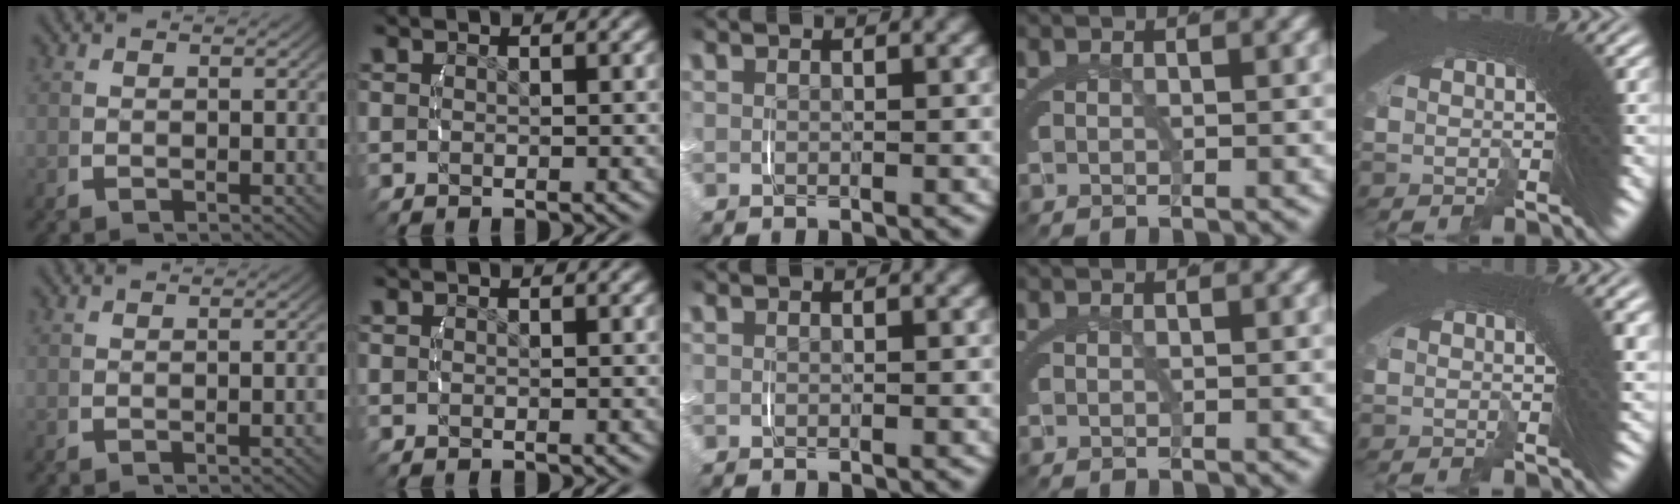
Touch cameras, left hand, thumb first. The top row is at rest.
{"thumb": {"total": 0.7, "force": [-0.2, 0.0, 0.7], "torque": [-0.011, 0.004, -0.003]}, "little": {"total": 1.1, "force": [0.1, 0.0, 1.1], "torque": [-0.015, 0.001, 0.001]}}